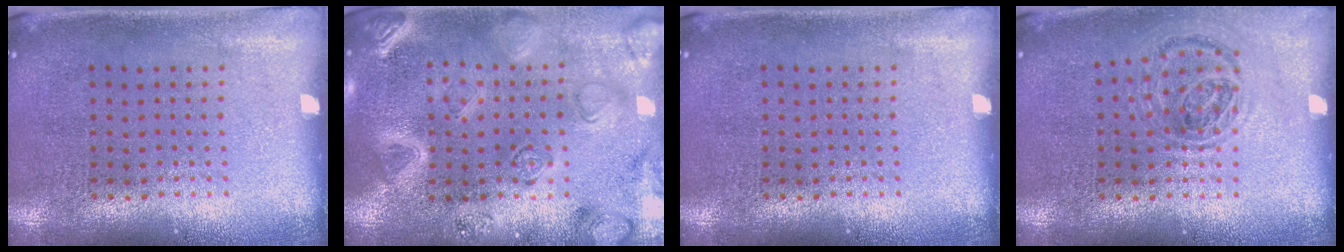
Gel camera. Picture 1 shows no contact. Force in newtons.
{"total": 3.0, "press": 2.9, "slide": 0.8}
{"total": 0.0}
{"total": 0.9, "press": 0.9, "slide": 0.3}